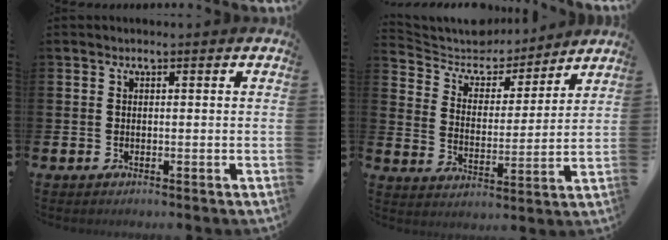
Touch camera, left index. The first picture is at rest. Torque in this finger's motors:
{"motor_torque": [1.07, -1.07, 0.33, 0.03]}